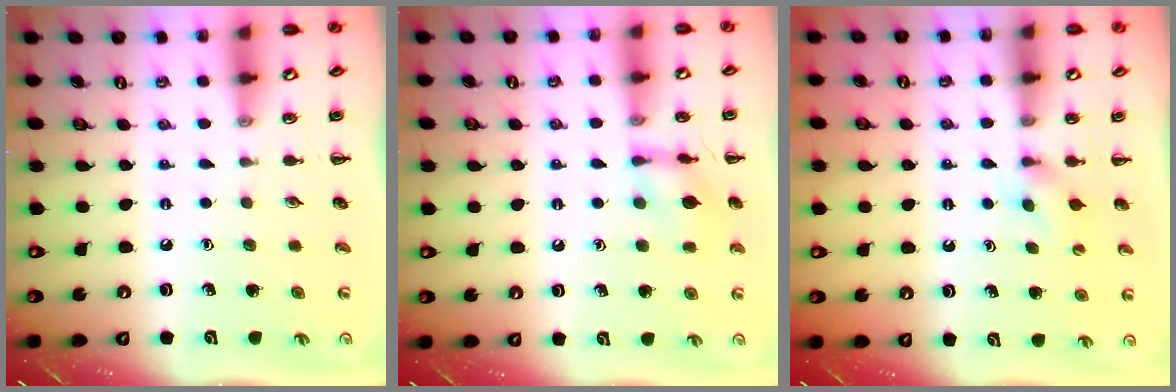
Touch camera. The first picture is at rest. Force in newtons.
{"total": 9.9, "press": 9.9, "slide": 0.4}
{"total": 3.1, "press": 2.8, "slide": 1.2}